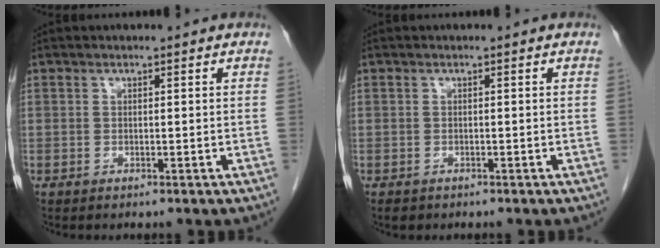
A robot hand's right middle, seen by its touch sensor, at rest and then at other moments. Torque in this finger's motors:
{"motor_torque": [0.35, -0.09, 0.01, -0.01]}